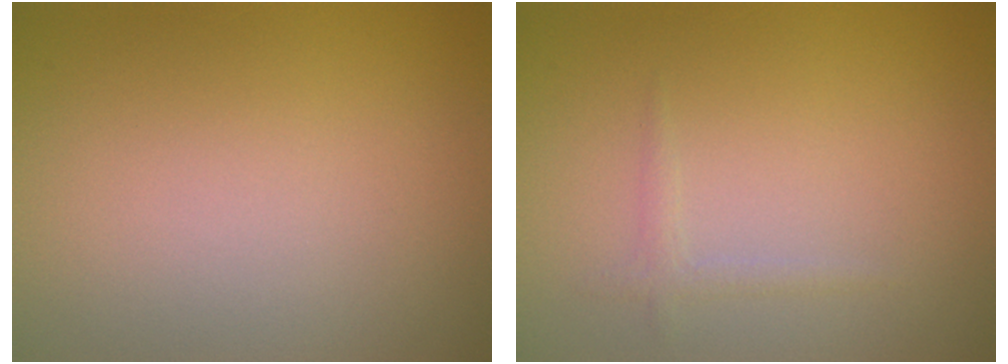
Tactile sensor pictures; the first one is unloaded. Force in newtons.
{"total": 0.9, "press": 0.9, "slide": 0.0}